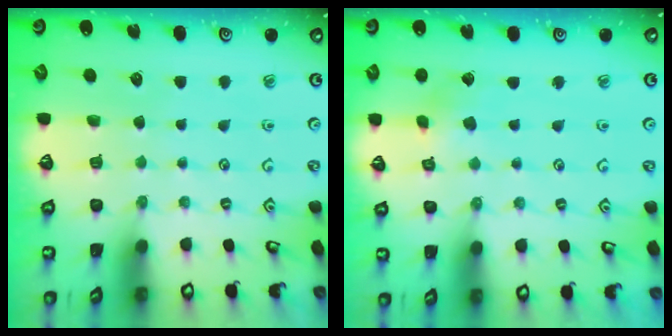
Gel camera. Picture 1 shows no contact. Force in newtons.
{"total": 2.8, "press": 2.8, "slide": 0.3}